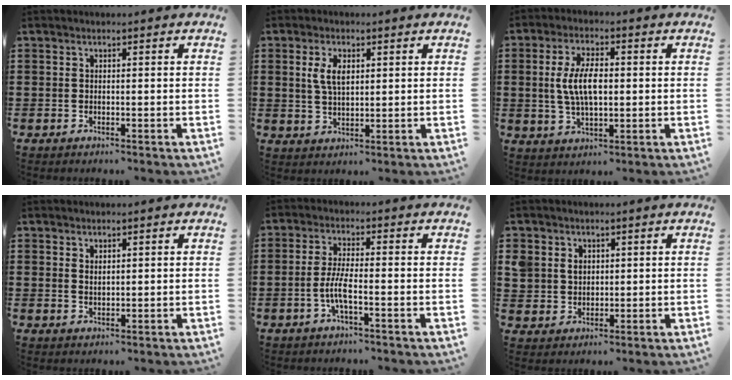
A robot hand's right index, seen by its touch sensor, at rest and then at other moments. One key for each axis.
{"total": 4.6, "fx": 1.2, "fy": 2.4, "fz": 3.7, "tx": -0.081, "ty": 0.011, "tz": 0.020}
{"total": 7.3, "fx": 0.3, "fy": 3.2, "fz": 6.6, "tx": -0.146, "ty": 0.003, "tz": -0.002}
{"total": 1.2, "fx": 1.0, "fy": 0.5, "fz": 0.3, "tx": -0.007, "ty": 0.004, "tz": 0.019}
{"total": 4.5, "fx": -1.6, "fy": 0.8, "fz": 4.1, "tx": -0.093, "ty": -0.005, "tz": -0.037}
{"total": 3.6, "fx": 1.6, "fy": 3.2, "fz": 0.9, "tx": -0.032, "ty": 0.015, "tz": 0.028}